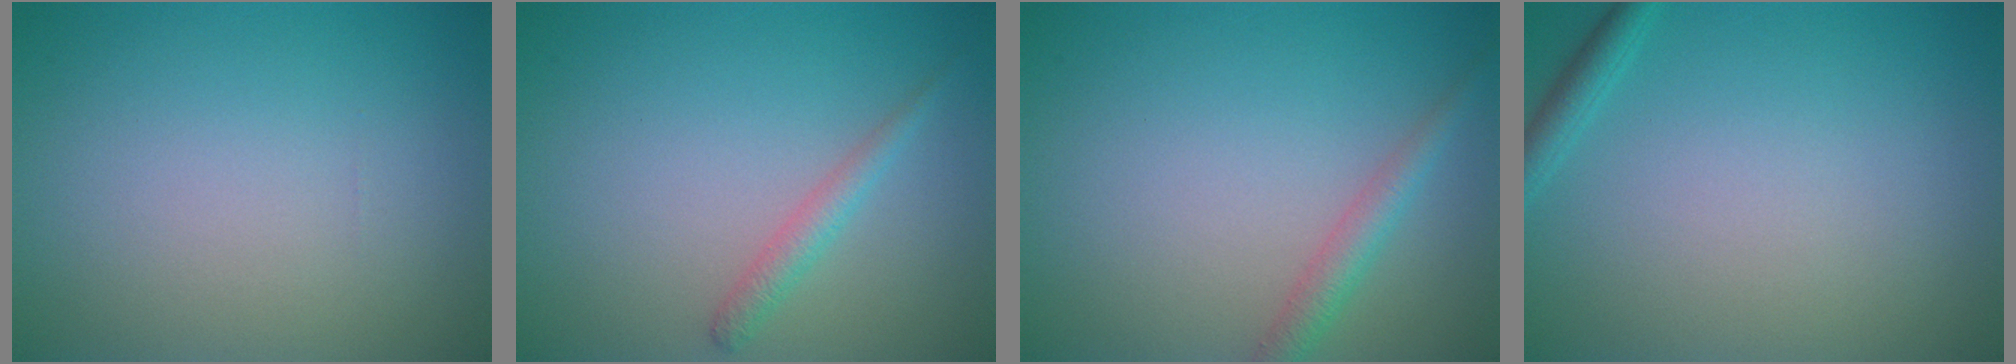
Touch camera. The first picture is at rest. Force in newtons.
{"total": 1.6, "press": 1.6, "slide": 0.0}
{"total": 2.1, "press": 2.1, "slide": 0.0}
{"total": 1.4, "press": 1.4, "slide": 0.1}